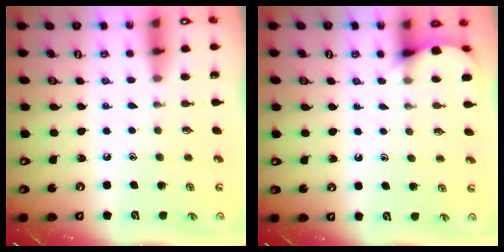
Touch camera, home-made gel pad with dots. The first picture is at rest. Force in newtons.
{"total": 5.0, "press": 5.0, "slide": 0.4}